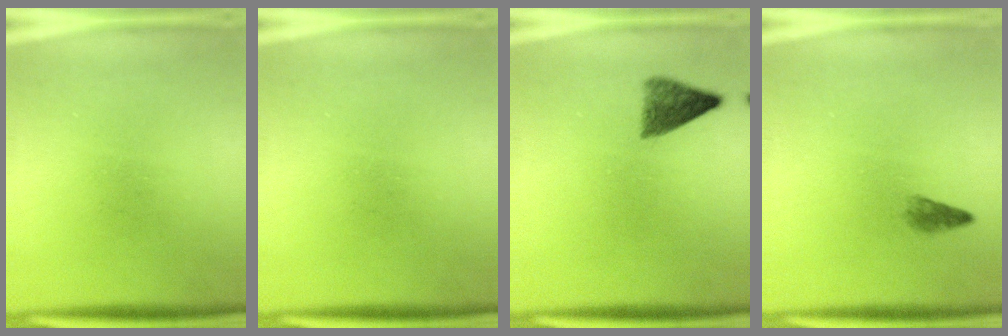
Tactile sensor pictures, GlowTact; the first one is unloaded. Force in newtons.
{"total": 0.0}
{"total": 3.7}
{"total": 1.2}